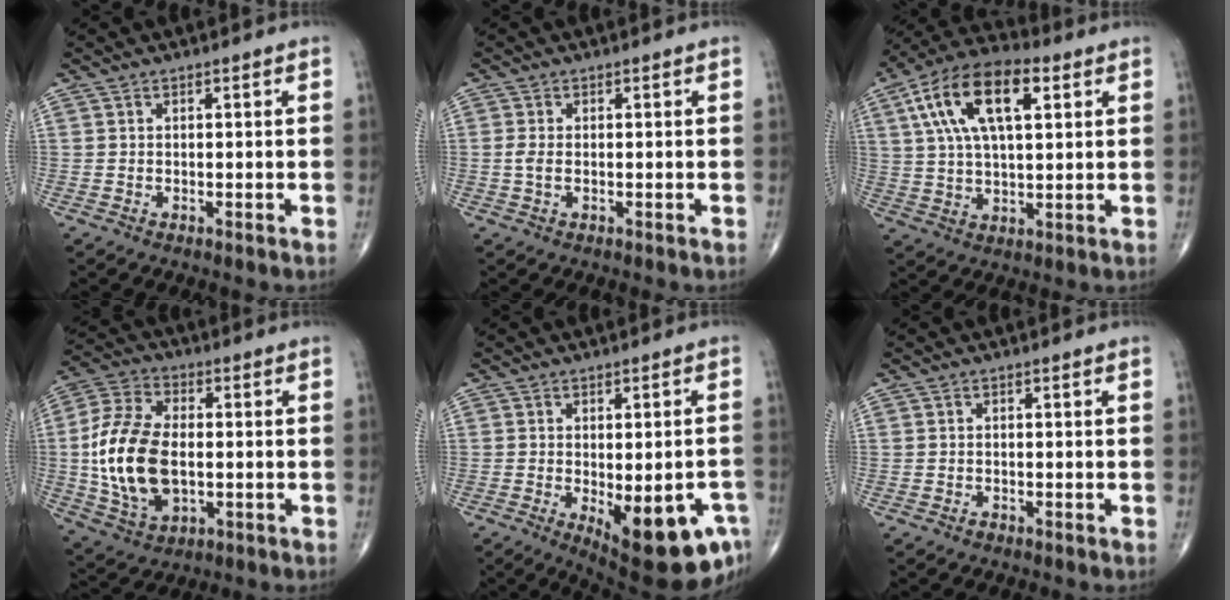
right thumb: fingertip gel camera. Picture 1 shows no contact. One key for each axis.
{"total": 1.8, "fx": -0.2, "fy": 1.0, "fz": 1.6, "tx": -0.041, "ty": -0.003, "tz": -0.006}
{"total": 16.8, "fx": 5.9, "fy": 7.7, "fz": 13.7, "tx": -0.250, "ty": 0.013, "tz": 0.101}
{"total": 17.5, "fx": -1.0, "fy": 10.2, "fz": 14.2, "tx": -0.287, "ty": 0.005, "tz": -0.015}
{"total": 16.9, "fx": -6.6, "fy": 6.3, "fz": 14.2, "tx": -0.132, "ty": 0.006, "tz": -0.070}
{"total": 0.6, "fx": -0.5, "fy": 0.3, "fz": 0.2, "tx": -0.003, "ty": 0.002, "tz": -0.011}